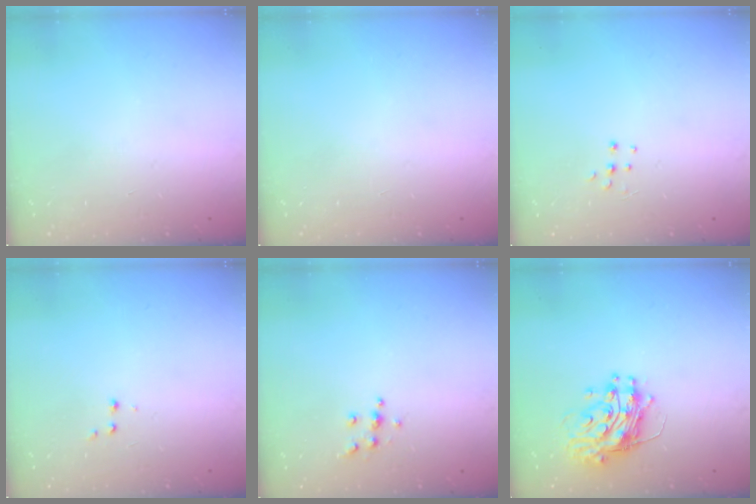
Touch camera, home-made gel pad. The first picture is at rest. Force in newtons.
{"total": 0.0}
{"total": 4.3, "press": 4.3, "slide": 0.4}
{"total": 2.6, "press": 2.5, "slide": 0.6}
{"total": 5.6, "press": 5.6, "slide": 0.5}
{"total": 12.0, "press": 11.9, "slide": 1.2}